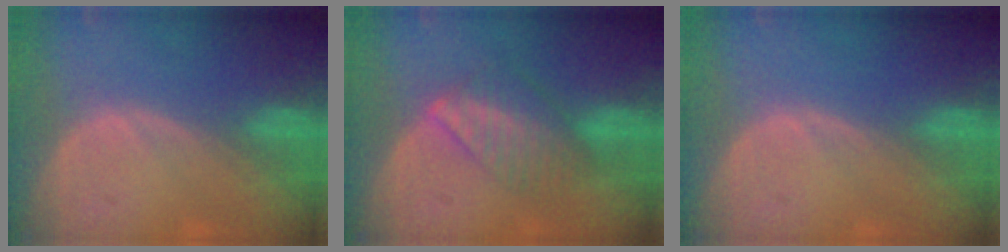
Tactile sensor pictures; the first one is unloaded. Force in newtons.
{"total": 6.5, "press": 6.1, "slide": 2.4}
{"total": 0.0}